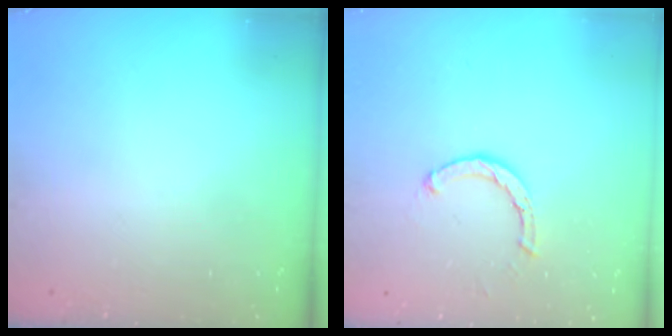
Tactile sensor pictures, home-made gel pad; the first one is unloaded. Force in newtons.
{"total": 2.1, "press": 2.1, "slide": 0.1}